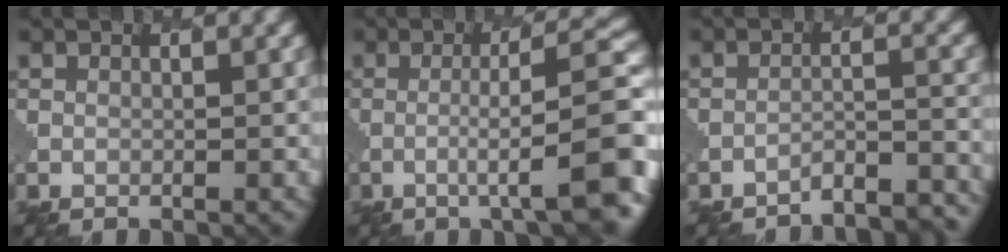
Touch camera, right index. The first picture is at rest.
{"total": 9.6, "force": [-2.6, 1.6, 9.1], "torque": [-0.116, 0.018, -0.043]}
{"total": 5.6, "force": [-5.4, 0.8, 1.4], "torque": [-0.018, 0.002, -0.076]}